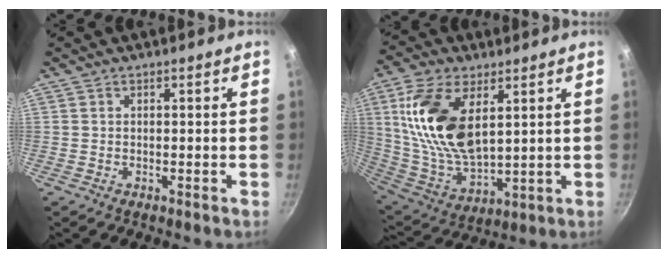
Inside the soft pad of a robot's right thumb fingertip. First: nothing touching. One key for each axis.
{"total": 18.9, "fx": 5.7, "fy": 9.9, "fz": 15.1, "tx": -0.288, "ty": -0.027, "tz": 0.120}